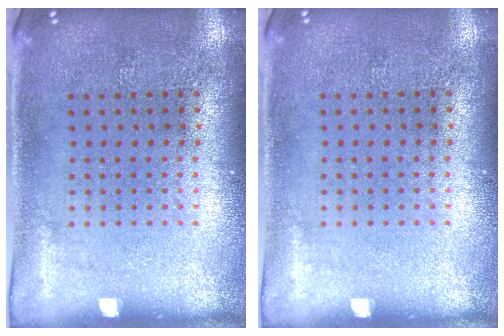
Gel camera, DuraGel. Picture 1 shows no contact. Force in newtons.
{"total": 0.0}